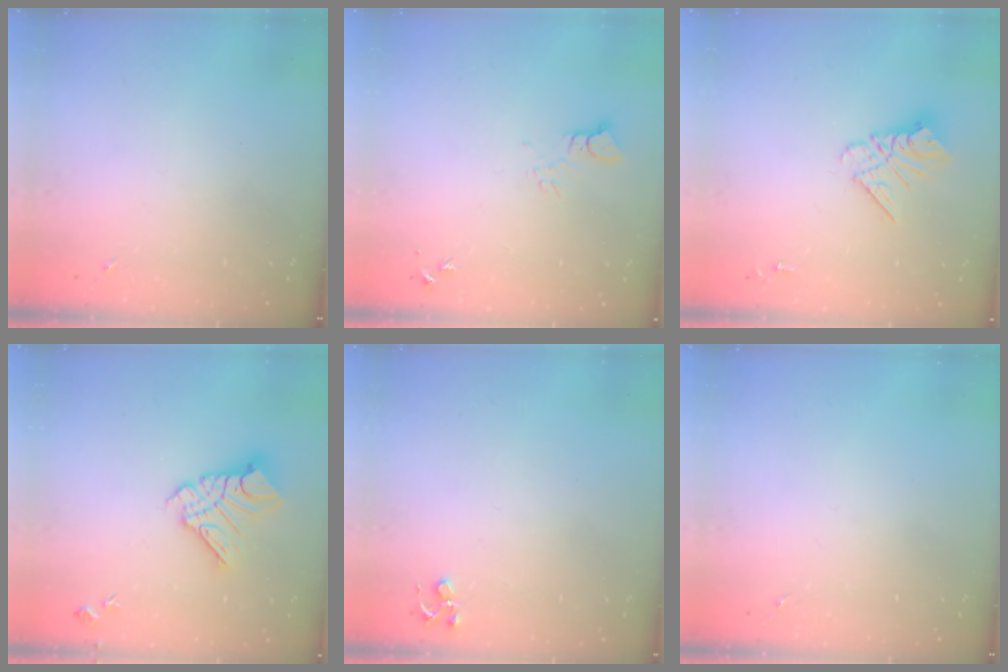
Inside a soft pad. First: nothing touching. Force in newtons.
{"total": 4.4, "press": 4.4, "slide": 0.4}
{"total": 10.7, "press": 10.7, "slide": 1.0}
{"total": 14.1, "press": 14.1, "slide": 1.4}
{"total": 4.1, "press": 4.1, "slide": 0.5}
{"total": 0.0}